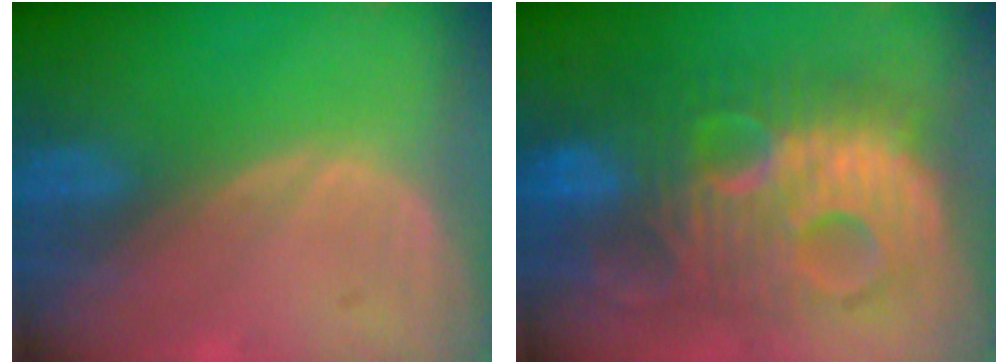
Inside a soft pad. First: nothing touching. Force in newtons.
{"total": 13.3, "press": 13.2, "slide": 1.3}